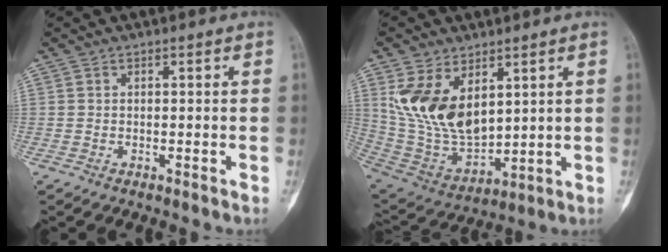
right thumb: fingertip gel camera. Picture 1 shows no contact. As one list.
[{"total": 15.6, "force": [5.6, 9.3, 11.2], "torque": [-0.190, -0.028, 0.134]}]